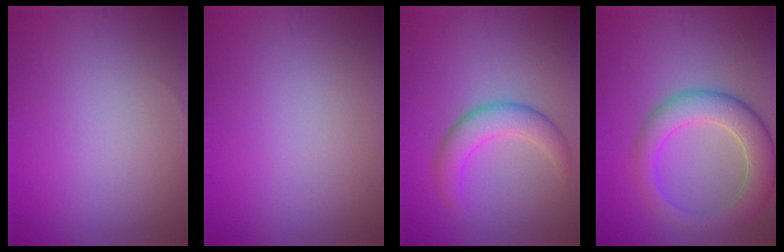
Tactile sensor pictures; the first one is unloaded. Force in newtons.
{"total": 0.0}
{"total": 3.9, "press": 3.9, "slide": 0.3}
{"total": 6.0, "press": 6.0, "slide": 0.4}